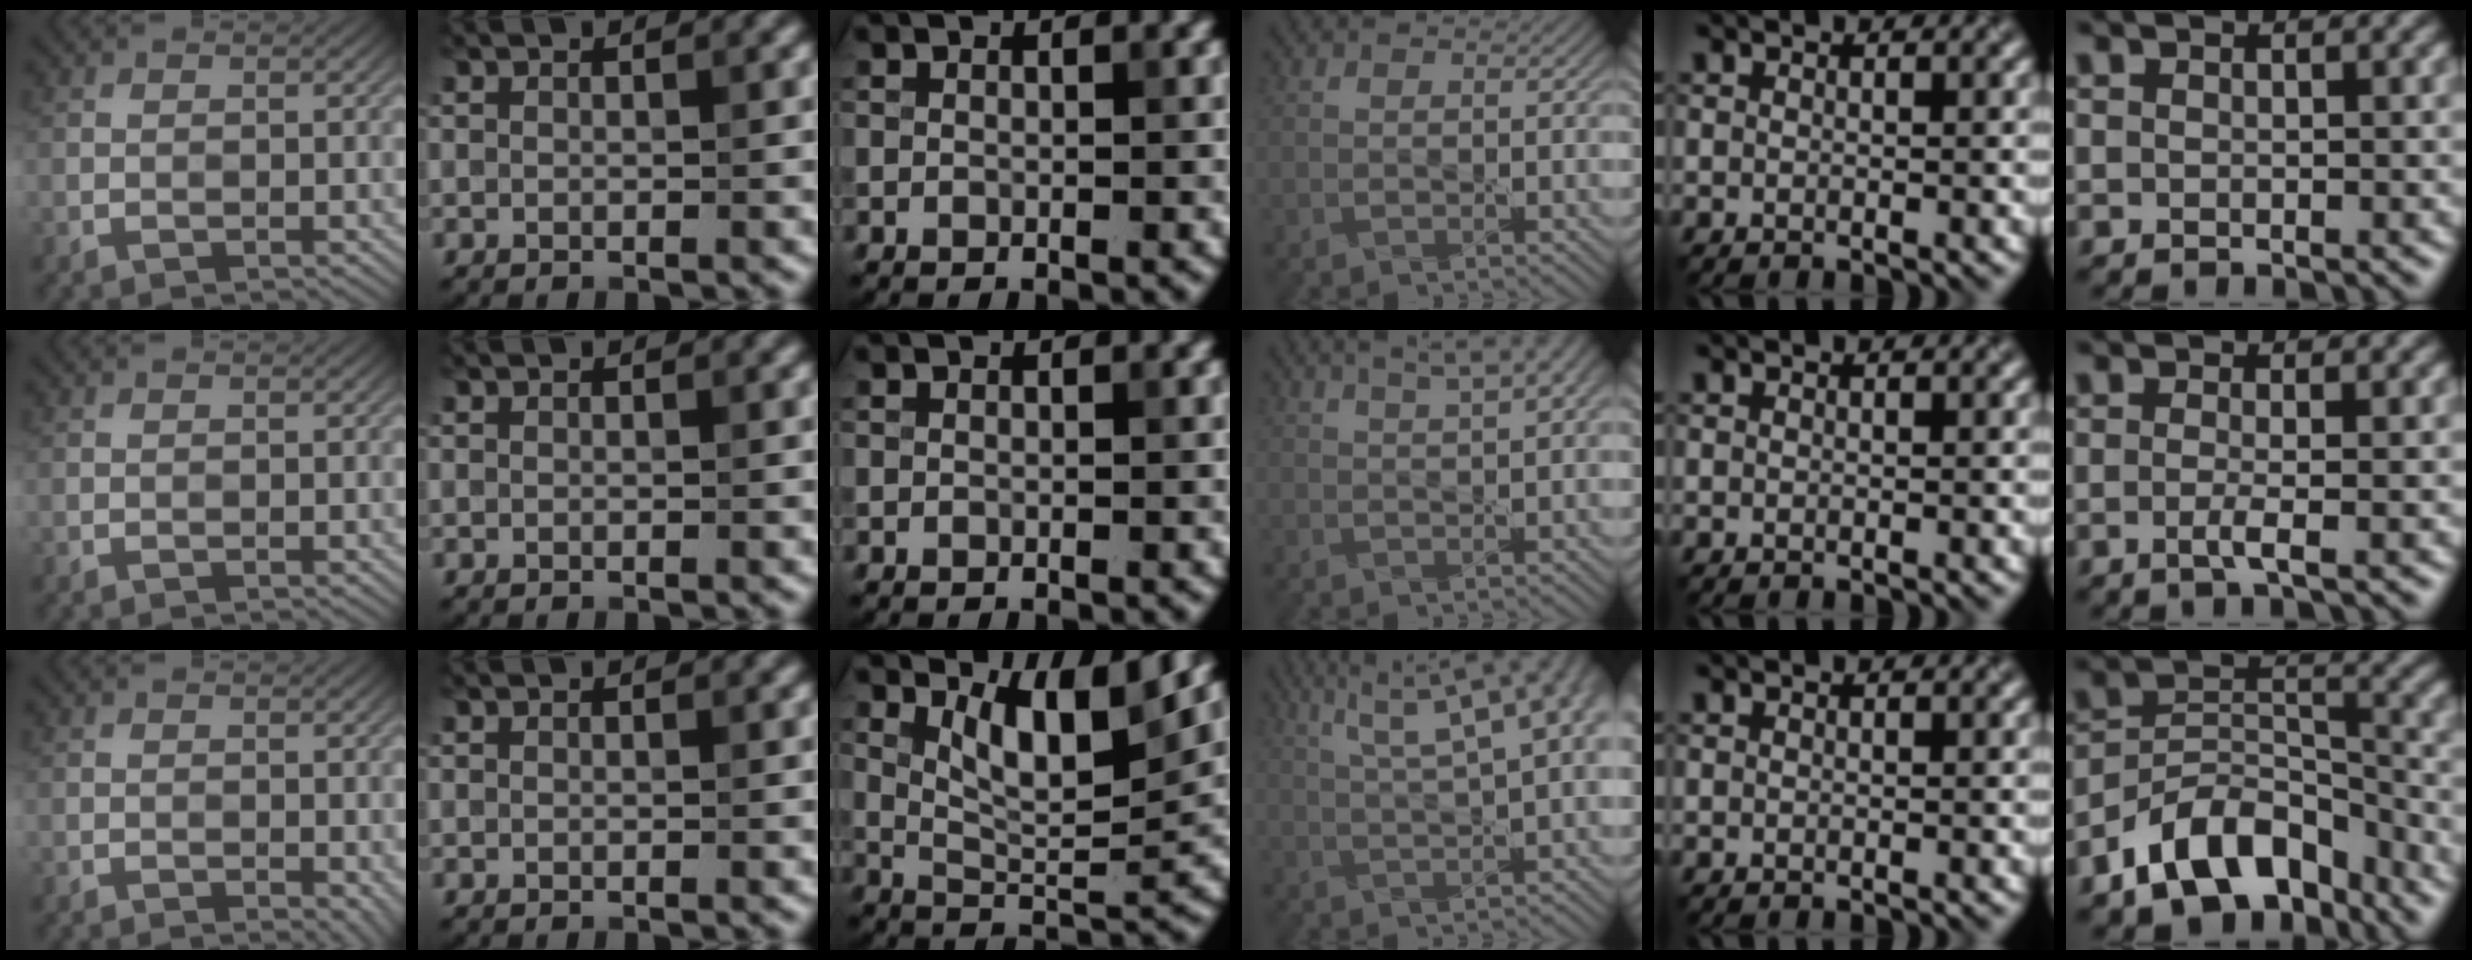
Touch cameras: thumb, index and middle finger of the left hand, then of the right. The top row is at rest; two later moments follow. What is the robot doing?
{"motion": "pour", "object": "sugar"}